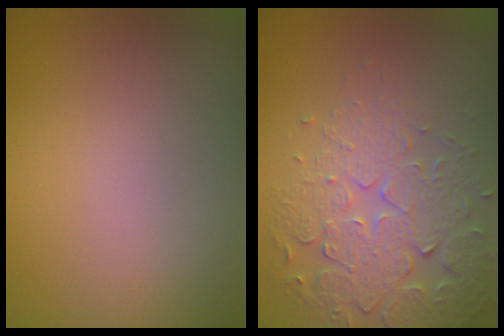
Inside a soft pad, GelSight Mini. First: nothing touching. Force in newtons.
{"total": 5.1, "press": 4.4, "slide": 2.6}